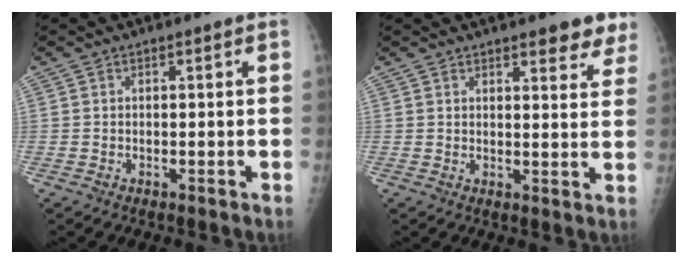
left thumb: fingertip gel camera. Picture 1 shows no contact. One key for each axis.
{"total": 6.0, "fx": 4.5, "fy": 2.1, "fz": 3.4, "tx": -0.012, "ty": -0.022, "tz": 0.049}